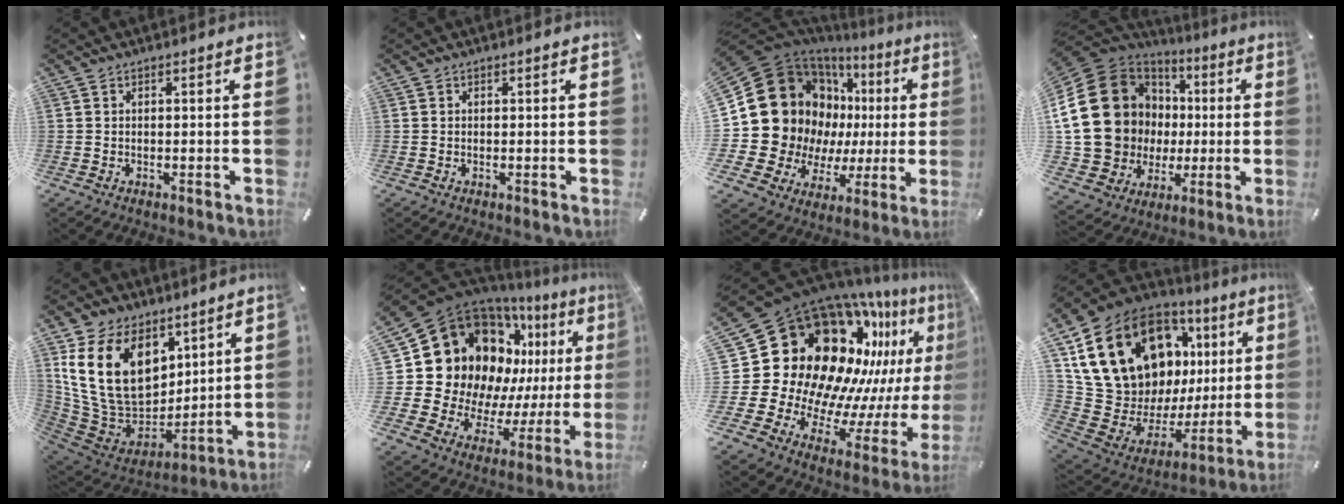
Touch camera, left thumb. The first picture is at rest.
{"total": 0.0}
{"total": 26.7, "force": [4.9, 20.5, 16.4], "torque": [-0.304, -0.046, 0.127]}
{"total": 25.8, "force": [2.8, 22.1, 13.0], "torque": [-0.286, -0.017, 0.091]}
{"total": 20.6, "force": [8.2, 14.5, 12.1], "torque": [-0.258, -0.049, 0.156]}
{"total": 23.7, "force": [7.6, 18.6, 12.4], "torque": [-0.203, -0.089, 0.183]}
{"total": 28.3, "force": [10.4, 19.9, 17.2], "torque": [-0.281, -0.172, 0.240]}
{"total": 24.3, "force": [11.3, 16.3, 14.0], "torque": [-0.236, -0.080, 0.239]}